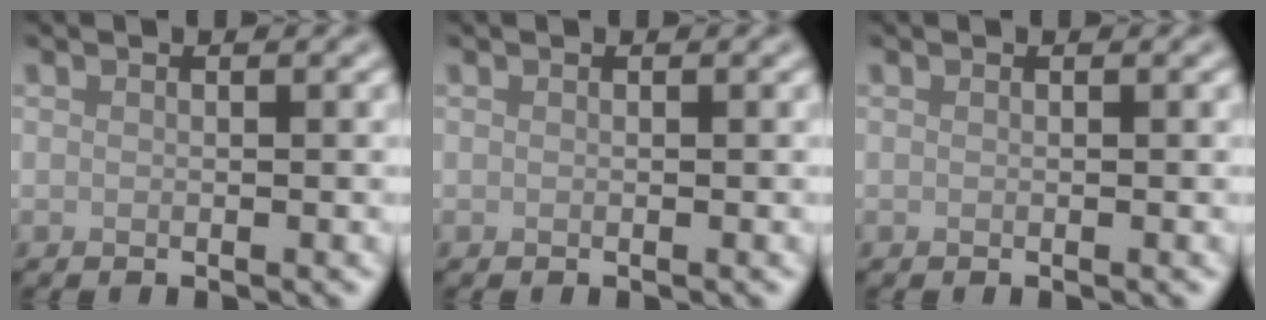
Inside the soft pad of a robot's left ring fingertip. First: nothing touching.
{"total": 0.0}
{"total": 0.0}